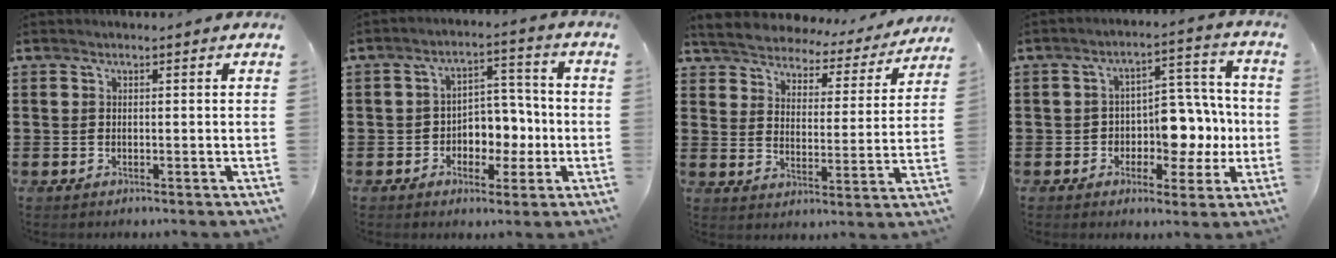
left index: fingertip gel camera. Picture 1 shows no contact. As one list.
[{"total": 5.4, "force": [-1.3, 4.4, 2.9], "torque": [-0.056, 0.007, -0.028]}, {"total": 4.1, "force": [4.1, 0.2, -0.2], "torque": [-0.024, -0.035, 0.063]}, {"total": 7.6, "force": [-1.1, 5.6, 4.9], "torque": [-0.083, 0.011, -0.020]}]